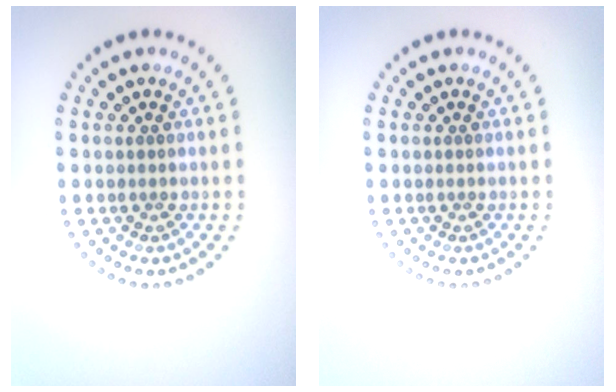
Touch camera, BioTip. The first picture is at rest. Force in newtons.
{"total": 0.0}